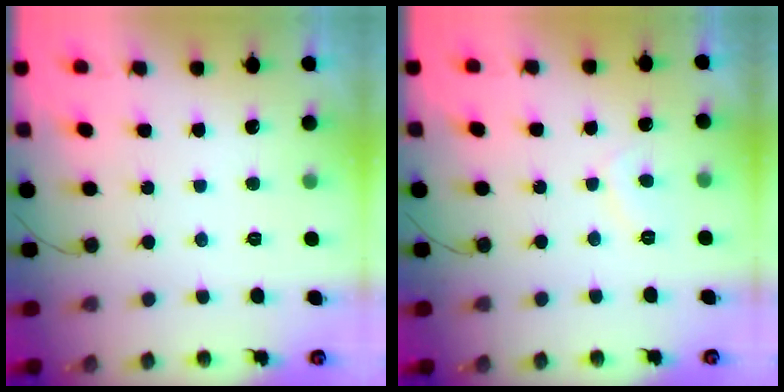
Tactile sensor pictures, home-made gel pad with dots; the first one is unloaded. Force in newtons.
{"total": 2.4, "press": 2.3, "slide": 0.7}